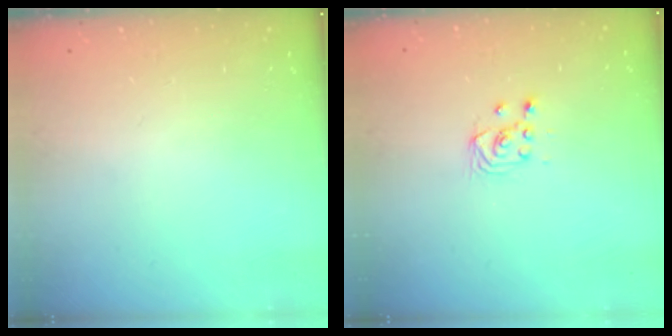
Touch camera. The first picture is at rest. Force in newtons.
{"total": 2.9, "press": 2.6, "slide": 1.3}